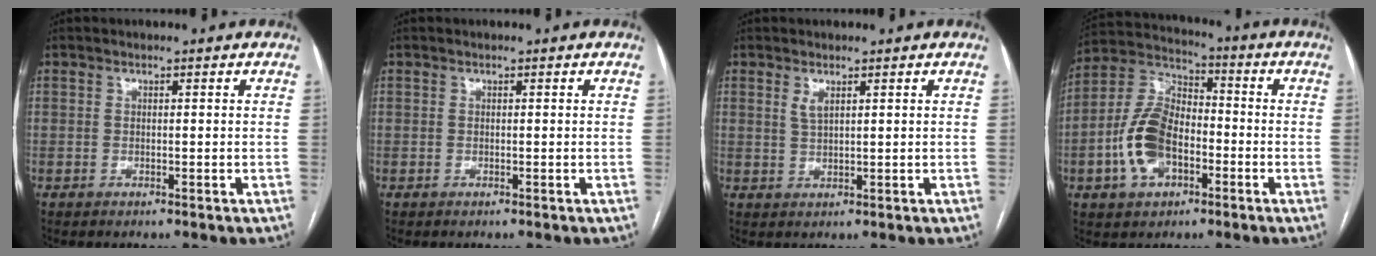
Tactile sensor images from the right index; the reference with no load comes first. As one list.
[{"total": 0.0}, {"total": 1.9, "force": [1.1, 0.5, 1.5], "torque": [-0.032, -0.004, 0.026]}, {"total": 12.5, "force": [-3.8, 7.4, 9.3], "torque": [-0.208, 0.024, -0.069]}]